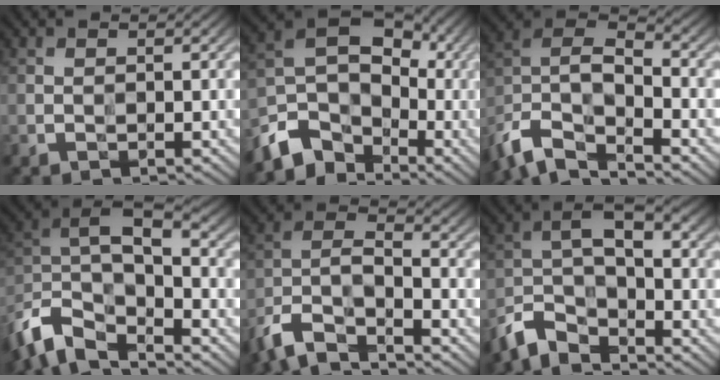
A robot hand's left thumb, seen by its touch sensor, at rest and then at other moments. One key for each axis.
{"total": 9.9, "fx": -5.0, "fy": 6.9, "fz": 5.0, "tx": -0.104, "ty": -0.003, "tz": -0.115}
{"total": 11.4, "fx": -8.0, "fy": 4.3, "fz": 6.9, "tx": -0.142, "ty": -0.012, "tz": -0.169}
{"total": 10.9, "fx": -7.0, "fy": 4.2, "fz": 7.2, "tx": -0.142, "ty": -0.013, "tz": -0.140}
{"total": 8.6, "fx": -6.5, "fy": 2.6, "fz": 5.0, "tx": -0.098, "ty": -0.006, "tz": -0.146}
{"total": 7.3, "fx": -5.1, "fy": 2.8, "fz": 4.5, "tx": -0.086, "ty": 0.001, "tz": -0.116}